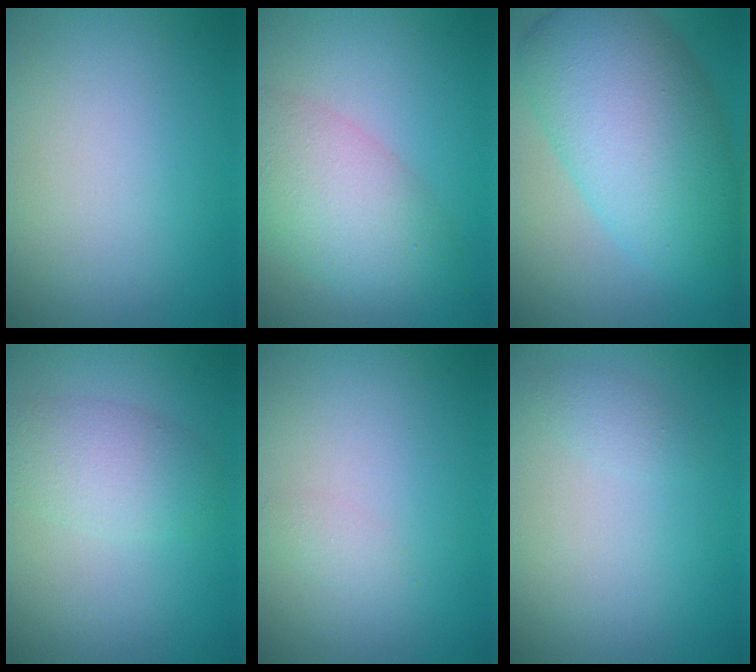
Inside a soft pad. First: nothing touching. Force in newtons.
{"total": 6.0, "press": 6.0, "slide": 0.1}
{"total": 11.1, "press": 11.1, "slide": 0.1}
{"total": 3.5, "press": 3.5, "slide": 0.2}
{"total": 0.8, "press": 0.8, "slide": 0.0}
{"total": 1.1, "press": 1.1, "slide": 0.1}